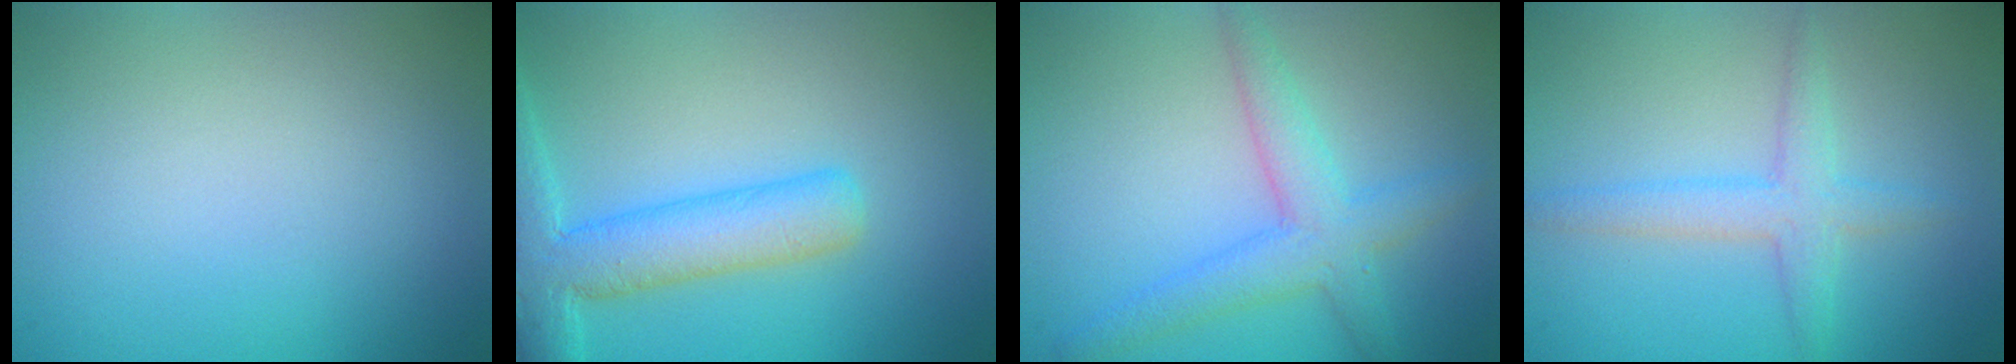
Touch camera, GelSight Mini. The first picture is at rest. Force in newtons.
{"total": 6.2, "press": 6.2, "slide": 0.3}
{"total": 3.8, "press": 3.8, "slide": 0.1}
{"total": 2.7, "press": 2.7, "slide": 0.2}